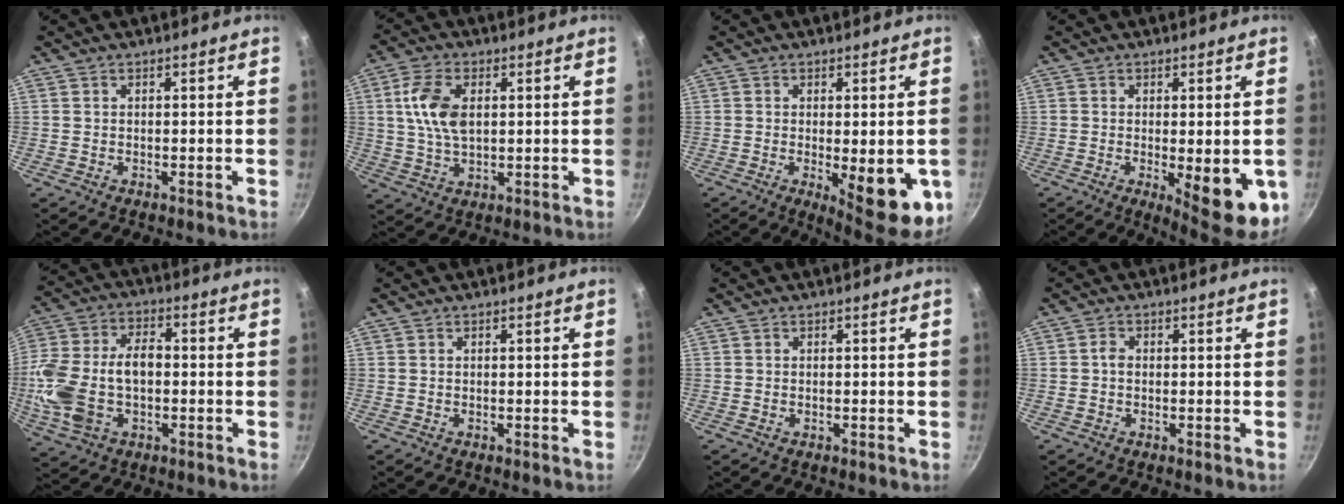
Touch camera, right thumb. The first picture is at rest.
{"total": 9.2, "force": [1.9, 5.2, 7.3], "torque": [-0.138, 0.000, 0.036]}
{"total": 12.9, "force": [-2.8, 4.2, 11.8], "torque": [-0.131, -0.010, -0.024]}
{"total": 11.8, "force": [-2.7, 3.7, 10.9], "torque": [-0.120, -0.007, -0.023]}
{"total": 16.5, "force": [-2.2, 10.2, 12.8], "torque": [-0.251, 0.031, -0.039]}
{"total": 0.0}
{"total": 0.0}
{"total": 1.4, "force": [-0.1, 1.1, 0.8], "torque": [-0.016, 0.005, -0.002]}